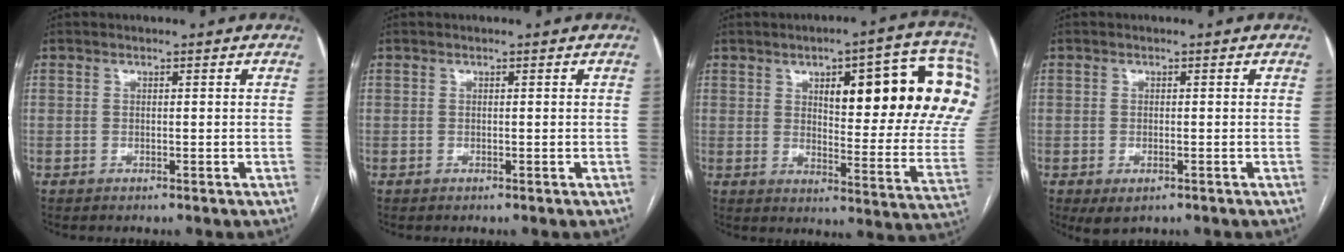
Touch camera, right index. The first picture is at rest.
{"total": 0.0}
{"total": 23.8, "force": [7.9, 5.2, 21.9], "torque": [-0.227, 0.025, 0.113]}
{"total": 2.7, "force": [-1.1, 1.3, 2.0], "torque": [-0.037, -0.005, -0.005]}